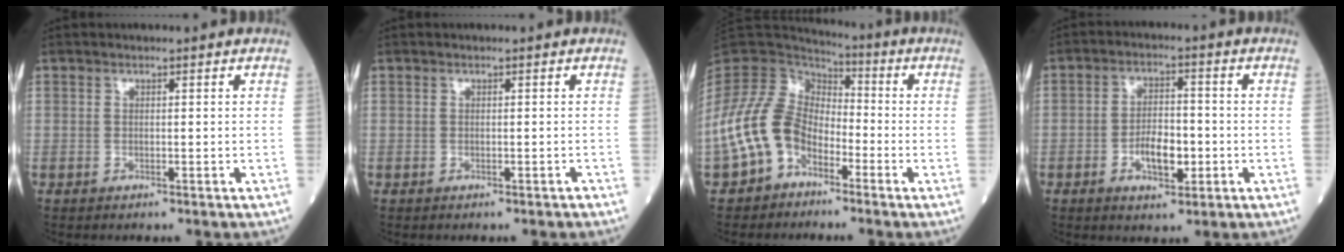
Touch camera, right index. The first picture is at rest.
{"total": 0.0}
{"total": 10.5, "force": [-5.1, 7.2, 5.6], "torque": [-0.130, 0.024, -0.106]}
{"total": 6.0, "force": [-1.9, 2.7, 5.0], "torque": [-0.092, 0.004, -0.028]}